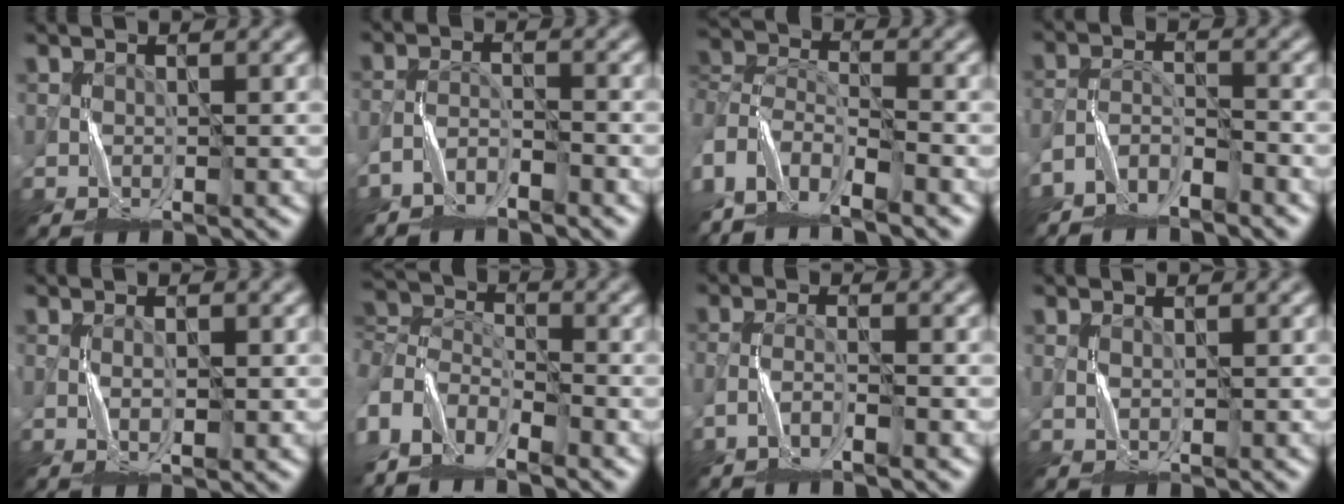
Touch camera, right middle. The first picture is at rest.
{"total": 2.4, "force": [-2.4, 0.2, 0.1], "torque": [-0.004, 0.009, -0.051]}
{"total": 6.4, "force": [-5.0, 2.7, 3.1], "torque": [-0.057, 0.007, -0.101]}
{"total": 3.6, "force": [-3.5, 0.6, 0.3], "torque": [-0.007, 0.007, -0.076]}
{"total": 1.0, "force": [-0.4, 0.3, 0.9], "torque": [-0.017, 0.003, -0.008]}
{"total": 5.8, "force": [-3.8, 3.2, 2.8], "torque": [-0.054, 0.010, -0.089]}
{"total": 1.9, "force": [-1.8, -0.1, 0.6], "torque": [-0.015, 0.009, -0.042]}
{"total": 0.0}